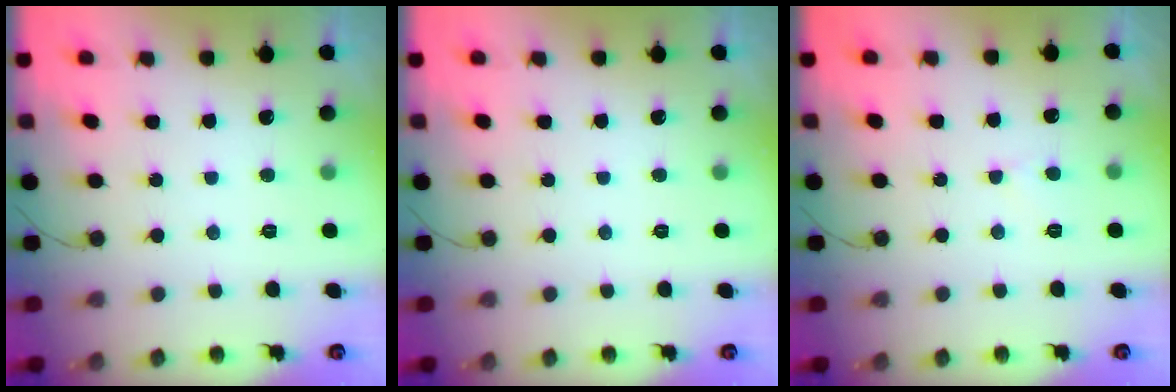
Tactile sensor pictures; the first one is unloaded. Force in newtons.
{"total": 0.0}
{"total": 4.6, "press": 4.6, "slide": 0.5}